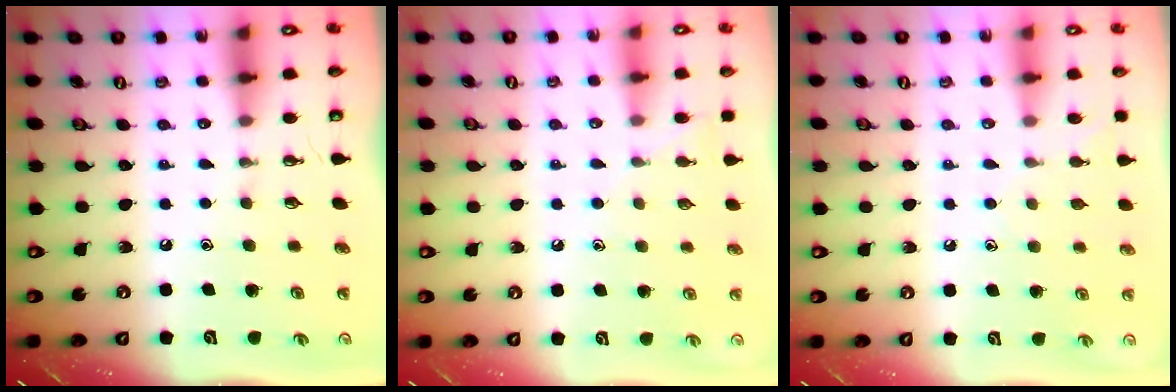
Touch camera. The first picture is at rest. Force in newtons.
{"total": 6.8, "press": 6.7, "slide": 0.7}
{"total": 5.9, "press": 5.9, "slide": 0.7}